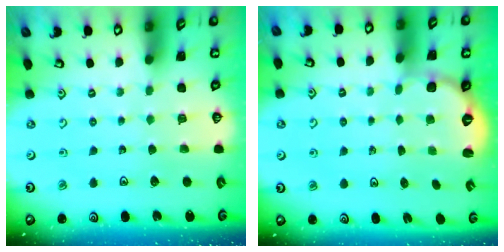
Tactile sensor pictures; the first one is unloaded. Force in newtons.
{"total": 2.4, "press": 1.9, "slide": 1.5}